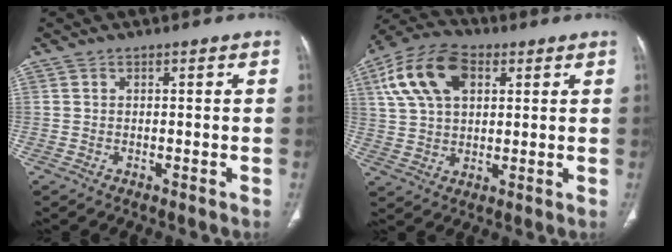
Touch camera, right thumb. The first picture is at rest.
{"total": 14.5, "force": [5.2, 8.8, 10.2], "torque": [-0.190, 0.011, 0.094]}